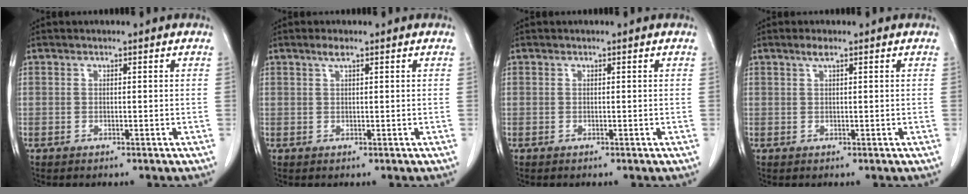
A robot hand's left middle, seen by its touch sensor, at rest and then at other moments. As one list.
[{"total": 1.3, "force": [0.8, 0.1, 1.0], "torque": [-0.019, 0.004, 0.016]}, {"total": 0.0}, {"total": 1.2, "force": [0.7, 0.0, 0.9], "torque": [-0.020, 0.005, 0.014]}]